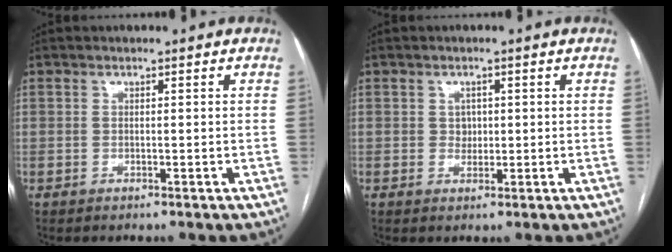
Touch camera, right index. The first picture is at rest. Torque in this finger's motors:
{"motor_torque": [-0.11, 0.05, 0.02, 0.00]}